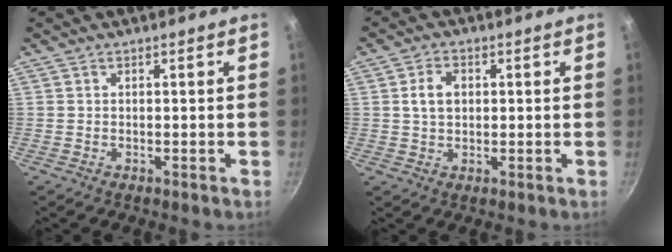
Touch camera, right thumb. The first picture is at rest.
{"total": 4.6, "force": [0.8, 3.2, 3.1], "torque": [-0.043, 0.004, 0.012]}